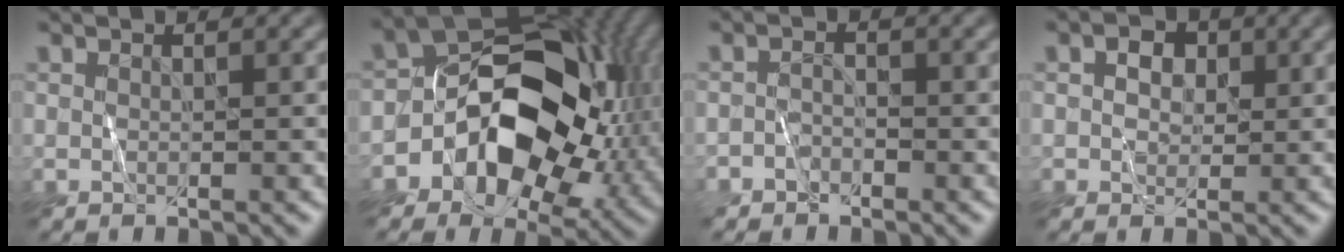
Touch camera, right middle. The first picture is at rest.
{"total": 12.7, "force": [-2.2, 8.8, 9.0], "torque": [-0.118, 0.012, -0.055]}
{"total": 1.0, "force": [-1.0, 0.4, -0.2], "torque": [0.004, 0.012, -0.020]}
{"total": 1.8, "force": [0.6, 1.5, 0.8], "torque": [-0.011, 0.009, 0.008]}